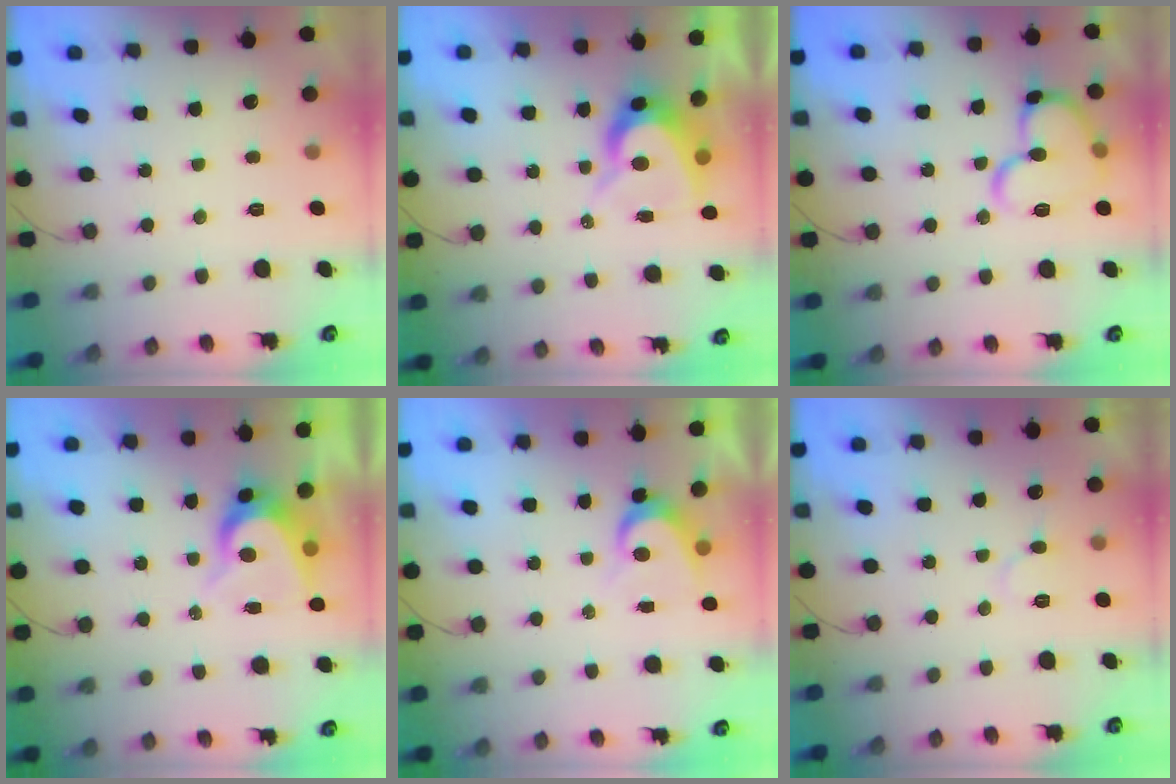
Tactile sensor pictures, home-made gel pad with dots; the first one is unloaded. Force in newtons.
{"total": 8.5, "press": 8.5, "slide": 0.7}
{"total": 15.2, "press": 15.0, "slide": 2.1}
{"total": 7.2, "press": 7.1, "slide": 0.6}
{"total": 5.0, "press": 5.0, "slide": 0.5}
{"total": 6.7, "press": 6.6, "slide": 0.7}